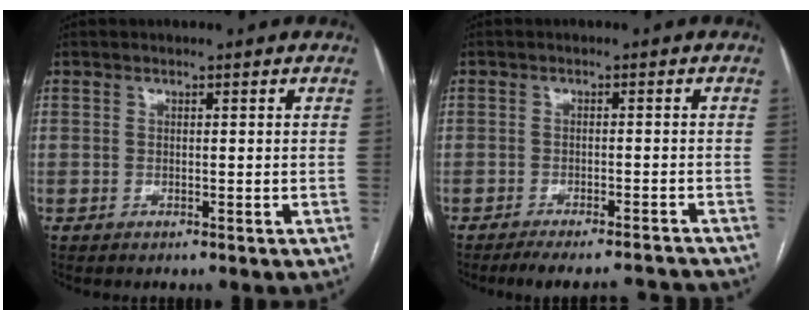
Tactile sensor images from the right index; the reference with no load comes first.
{"total": 10.2, "force": [-9.8, 0.9, 2.6], "torque": [-0.034, 0.008, -0.128]}